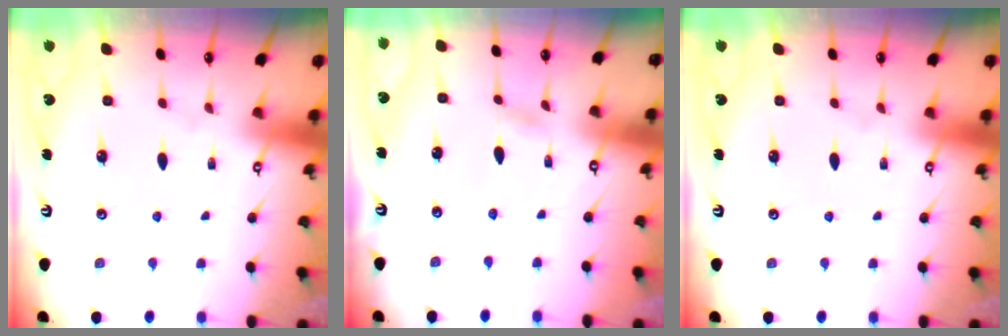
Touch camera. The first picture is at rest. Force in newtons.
{"total": 1.0, "press": 1.0, "slide": 0.1}
{"total": 0.0}